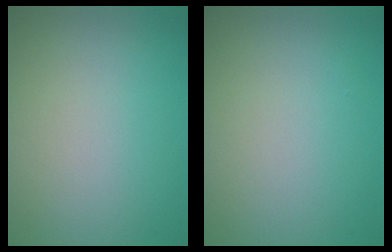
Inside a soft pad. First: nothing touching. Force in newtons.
{"total": 0.0}